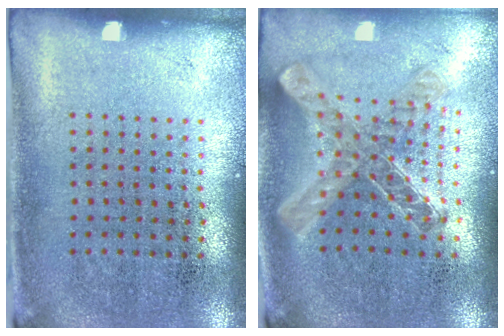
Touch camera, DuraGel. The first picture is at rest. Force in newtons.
{"total": 1.1, "press": 1.1, "slide": 0.2}